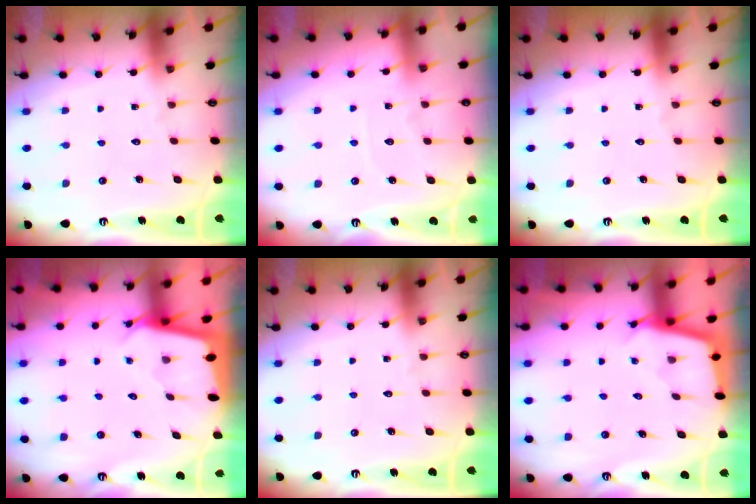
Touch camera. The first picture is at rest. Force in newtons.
{"total": 3.4, "press": 3.4, "slide": 0.5}
{"total": 0.0}
{"total": 2.4, "press": 2.4, "slide": 0.1}
{"total": 0.0}
{"total": 2.5, "press": 2.5, "slide": 0.2}